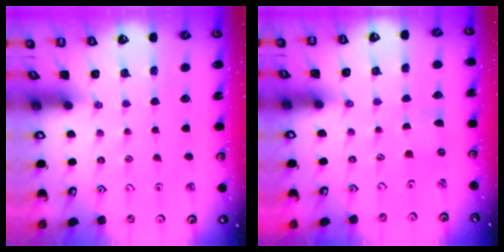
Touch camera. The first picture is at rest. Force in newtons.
{"total": 0.0}